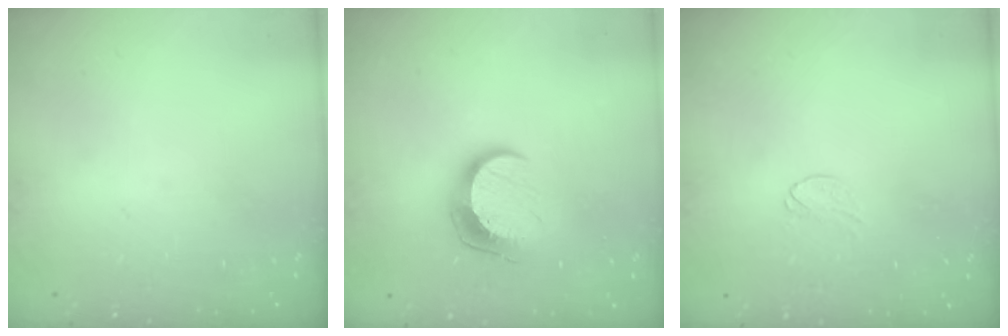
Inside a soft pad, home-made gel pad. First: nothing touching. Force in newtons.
{"total": 11.1, "press": 11.0, "slide": 0.7}
{"total": 4.7, "press": 4.6, "slide": 0.4}